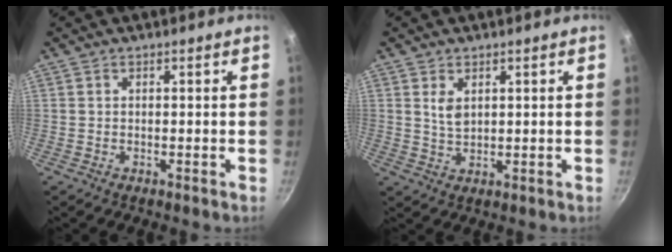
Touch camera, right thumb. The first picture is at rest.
{"total": 3.2, "force": [1.3, 1.9, 2.3], "torque": [-0.040, -0.013, 0.028]}